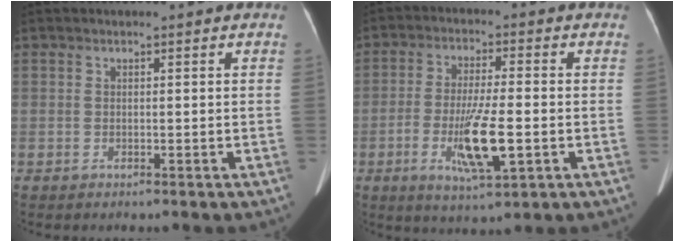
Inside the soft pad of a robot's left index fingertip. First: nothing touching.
{"total": 9.6, "force": [-2.7, 1.5, 9.1], "torque": [-0.174, -0.018, -0.045]}